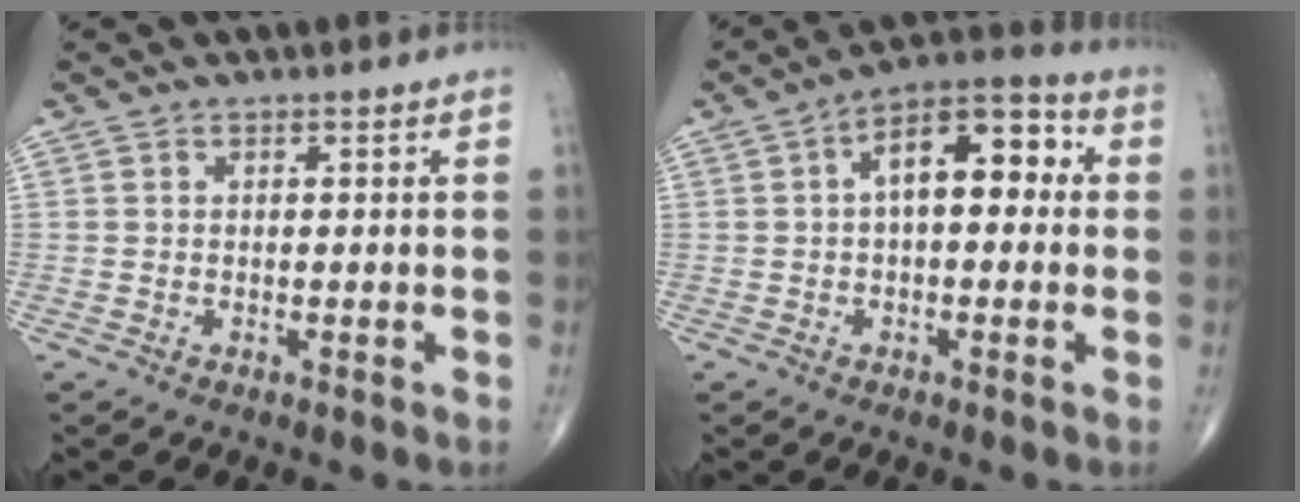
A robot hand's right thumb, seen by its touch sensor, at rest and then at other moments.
{"total": 11.9, "force": [1.7, 6.1, 10.0], "torque": [-0.126, 0.037, 0.012]}